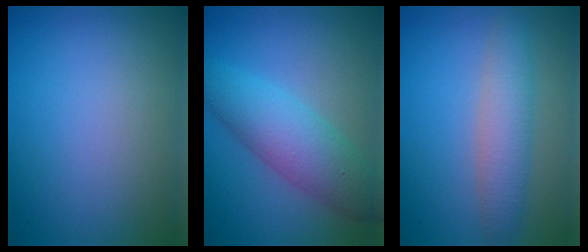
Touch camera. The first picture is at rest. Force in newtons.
{"total": 5.8, "press": 5.8, "slide": 0.2}
{"total": 3.6, "press": 3.6, "slide": 0.1}